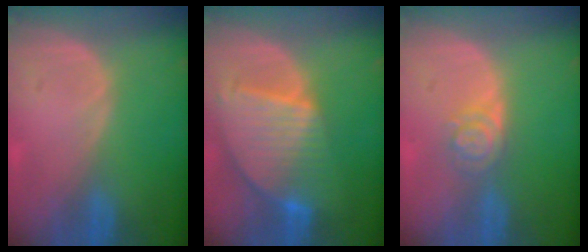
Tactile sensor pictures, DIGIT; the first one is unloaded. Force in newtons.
{"total": 9.5, "press": 8.2, "slide": 4.8}
{"total": 4.0, "press": 3.6, "slide": 1.7}